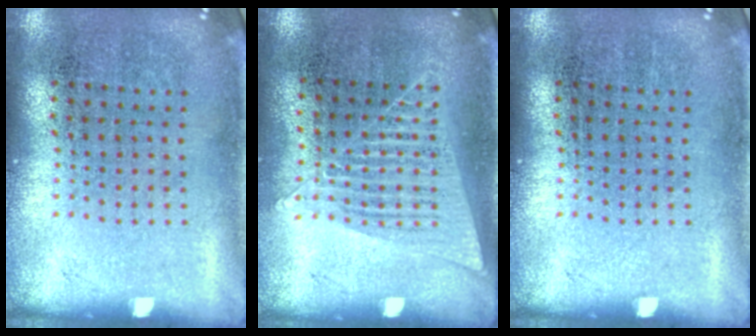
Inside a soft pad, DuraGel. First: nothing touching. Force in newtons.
{"total": 1.1, "press": 1.0, "slide": 0.5}
{"total": 0.0}